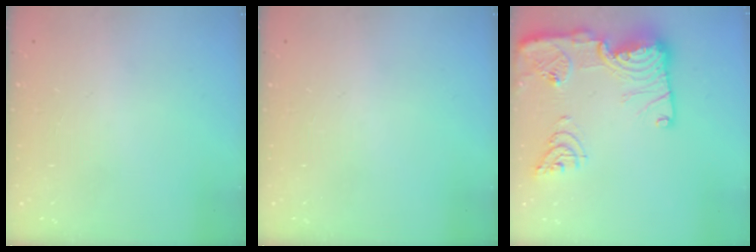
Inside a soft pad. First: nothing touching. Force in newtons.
{"total": 0.0}
{"total": 24.5, "press": 23.7, "slide": 6.1}